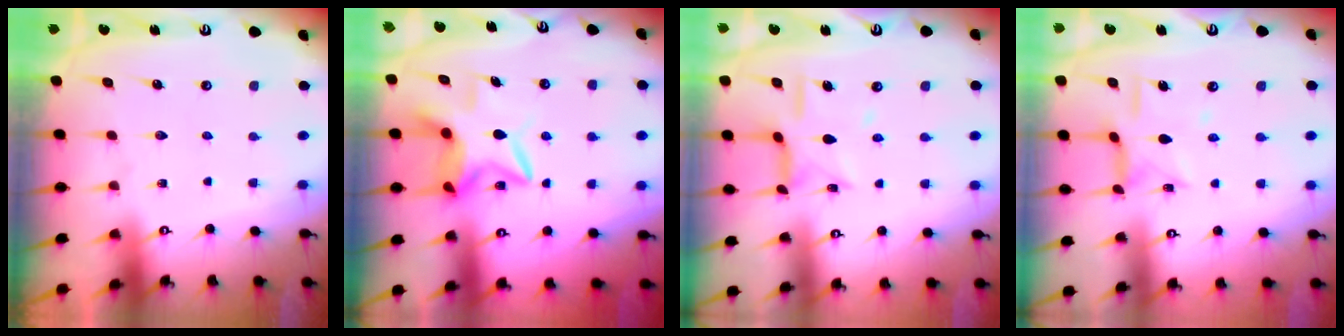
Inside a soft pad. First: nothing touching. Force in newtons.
{"total": 9.2, "press": 9.1, "slide": 1.3}
{"total": 9.8, "press": 9.8, "slide": 0.9}
{"total": 8.2, "press": 8.2, "slide": 0.5}